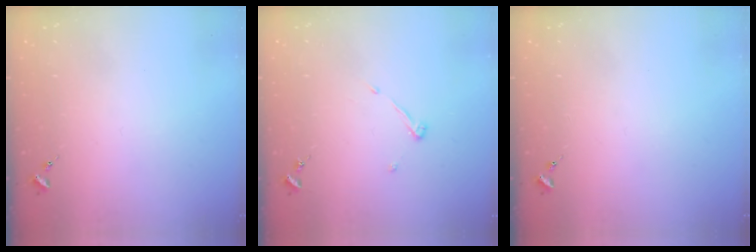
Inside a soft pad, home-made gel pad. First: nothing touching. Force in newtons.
{"total": 3.9, "press": 3.9, "slide": 0.5}
{"total": 0.0}